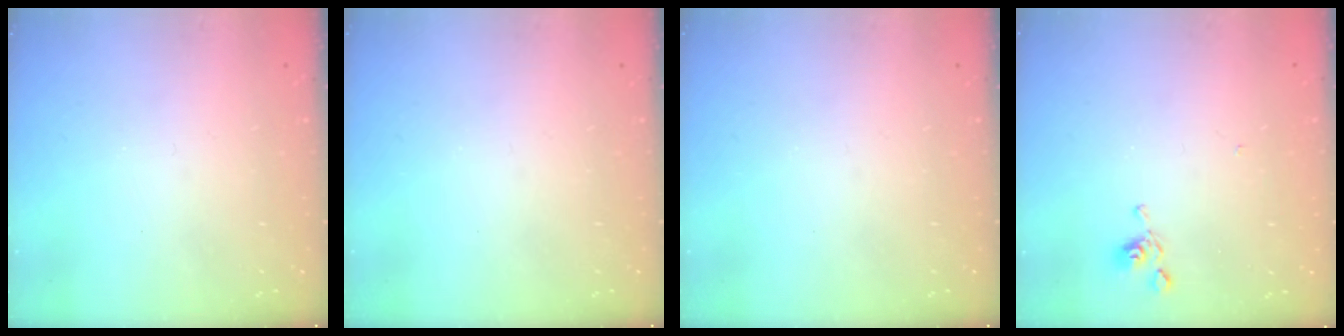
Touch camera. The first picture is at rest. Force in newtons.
{"total": 0.0}
{"total": 0.0}
{"total": 4.5, "press": 4.5, "slide": 0.4}